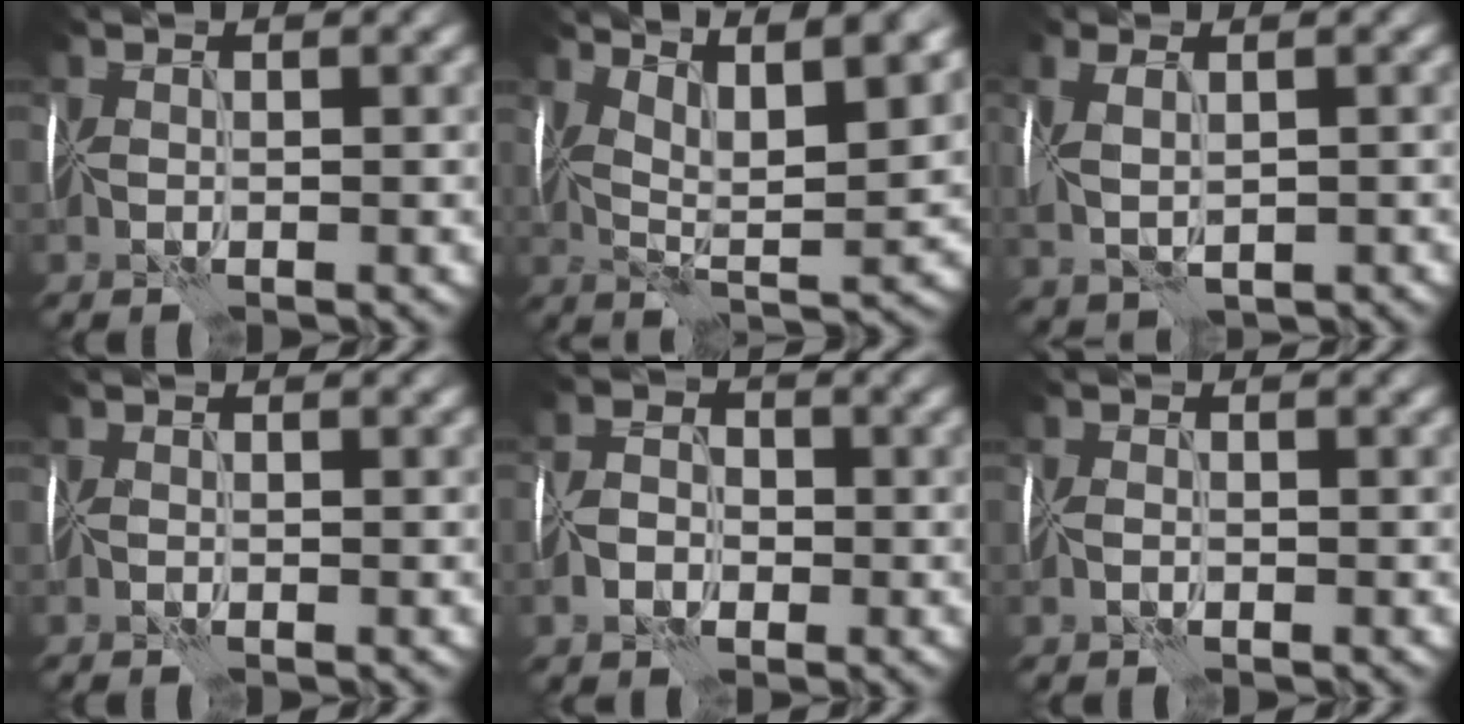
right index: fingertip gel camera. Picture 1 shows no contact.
{"total": 8.2, "force": [5.3, 1.8, 6.0], "torque": [-0.104, 0.008, 0.080]}
{"total": 4.2, "force": [0.3, 2.3, 3.4], "torque": [-0.075, 0.001, 0.019]}
{"total": 0.5, "force": [-0.5, -0.1, 0.0], "torque": [-0.001, -0.003, -0.010]}
{"total": 2.9, "force": [-1.1, 2.2, 1.5], "torque": [-0.025, 0.007, -0.025]}
{"total": 0.9, "force": [-0.7, 0.4, 0.4], "torque": [-0.012, 0.000, -0.019]}